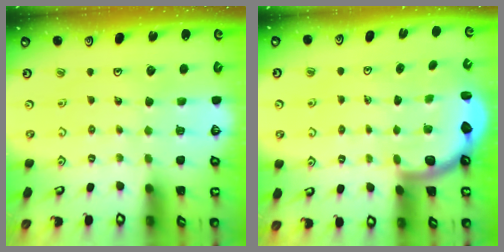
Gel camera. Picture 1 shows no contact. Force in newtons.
{"total": 2.5, "press": 2.4, "slide": 0.7}